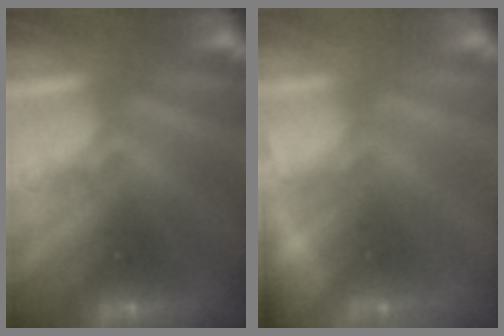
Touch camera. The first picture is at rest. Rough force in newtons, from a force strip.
{"total": 9.6}